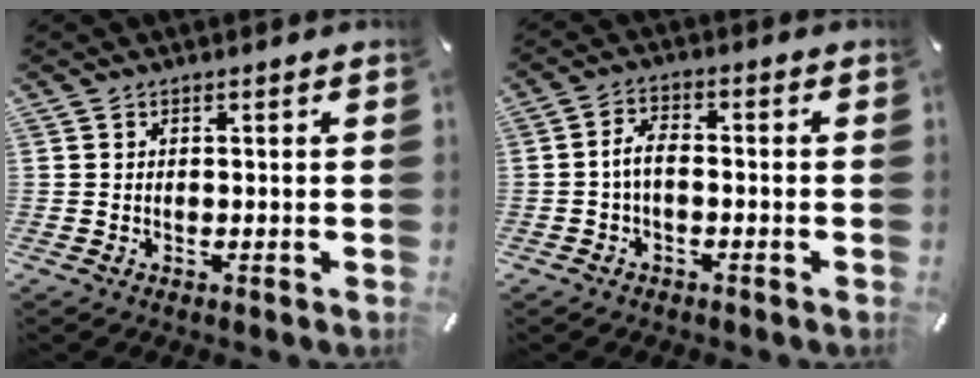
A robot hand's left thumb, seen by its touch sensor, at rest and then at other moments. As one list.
[{"total": 4.8, "force": [-1.2, 2.8, 3.8], "torque": [-0.081, 0.008, -0.025]}]